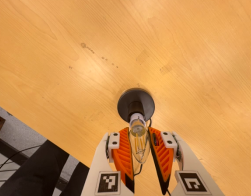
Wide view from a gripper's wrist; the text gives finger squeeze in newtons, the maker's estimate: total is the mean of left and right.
{"total": 11.9, "left": 11.5, "right": 12.4}